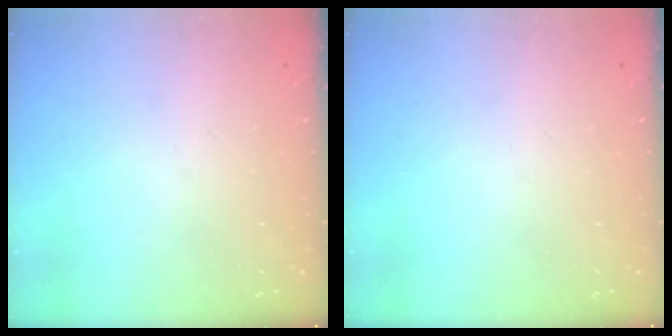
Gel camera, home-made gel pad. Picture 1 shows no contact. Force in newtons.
{"total": 0.0}